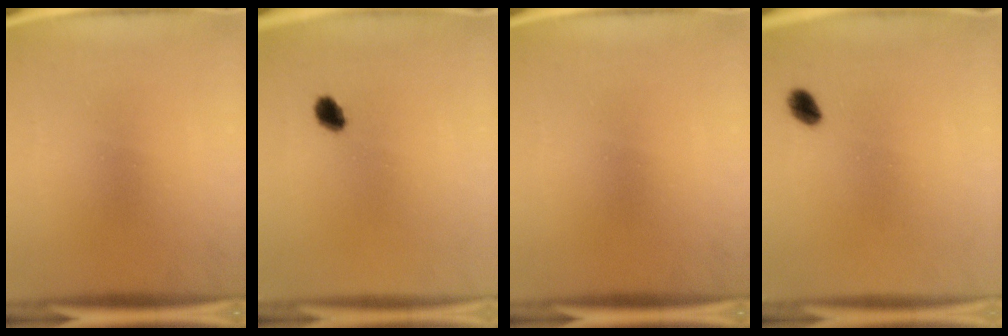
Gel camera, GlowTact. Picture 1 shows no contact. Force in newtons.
{"total": 3.1}
{"total": 0.0}
{"total": 2.8}